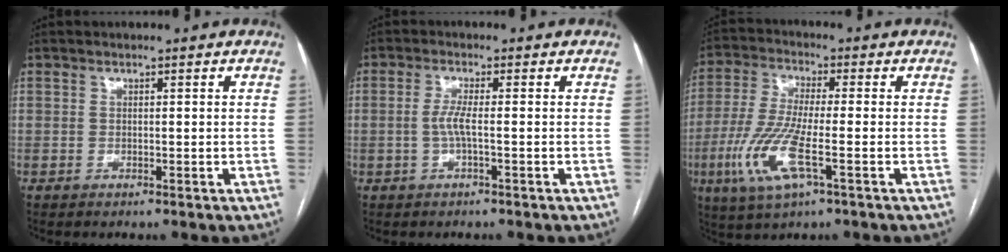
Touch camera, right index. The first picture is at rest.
{"total": 2.7, "force": [-0.5, 0.1, 2.6], "torque": [-0.057, 0.000, -0.011]}
{"total": 10.9, "force": [-3.7, 1.6, 10.1], "torque": [-0.224, -0.014, -0.074]}